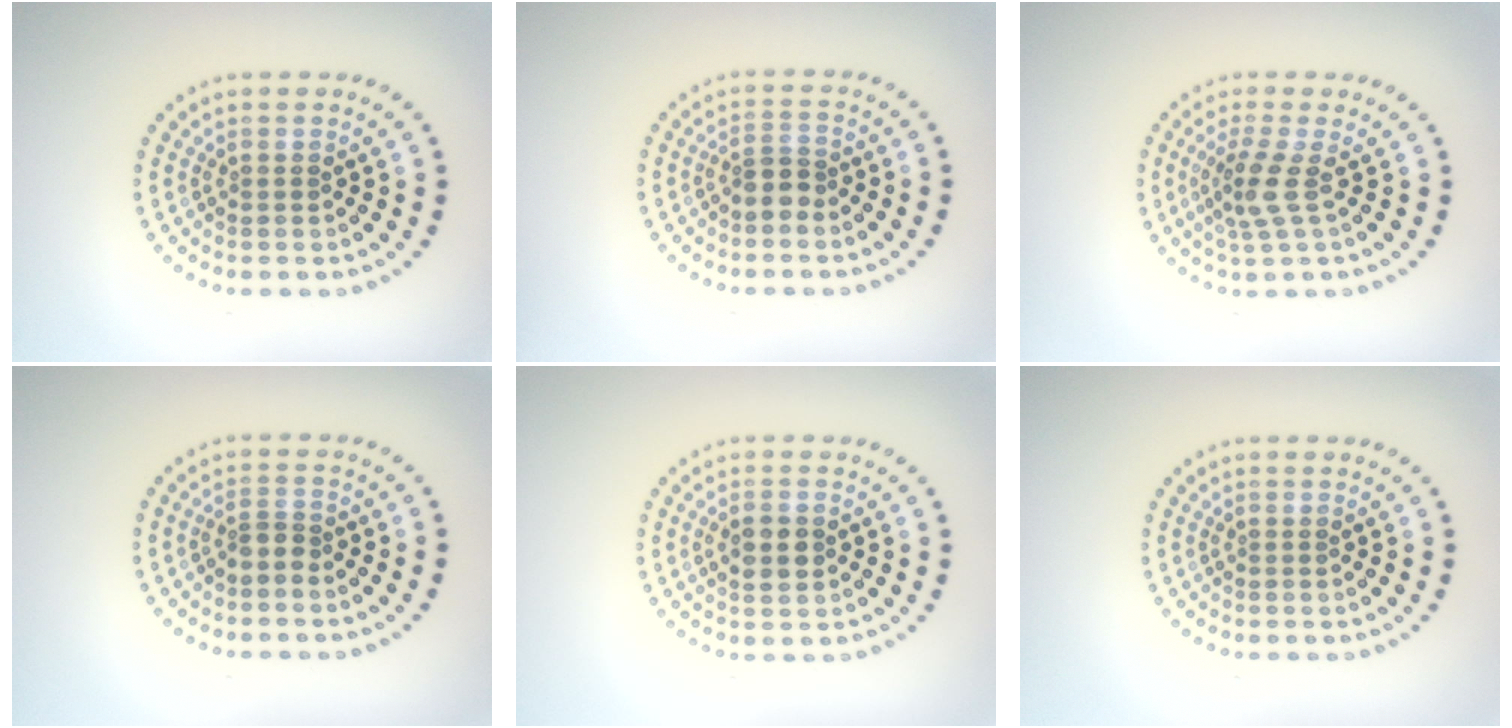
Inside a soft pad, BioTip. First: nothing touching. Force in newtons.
{"total": 2.2, "press": 1.8, "slide": 1.3}
{"total": 2.7, "press": 2.0, "slide": 1.7}
{"total": 1.2, "press": 0.9, "slide": 0.9}
{"total": 2.2, "press": 2.1, "slide": 0.2}
{"total": 0.0}